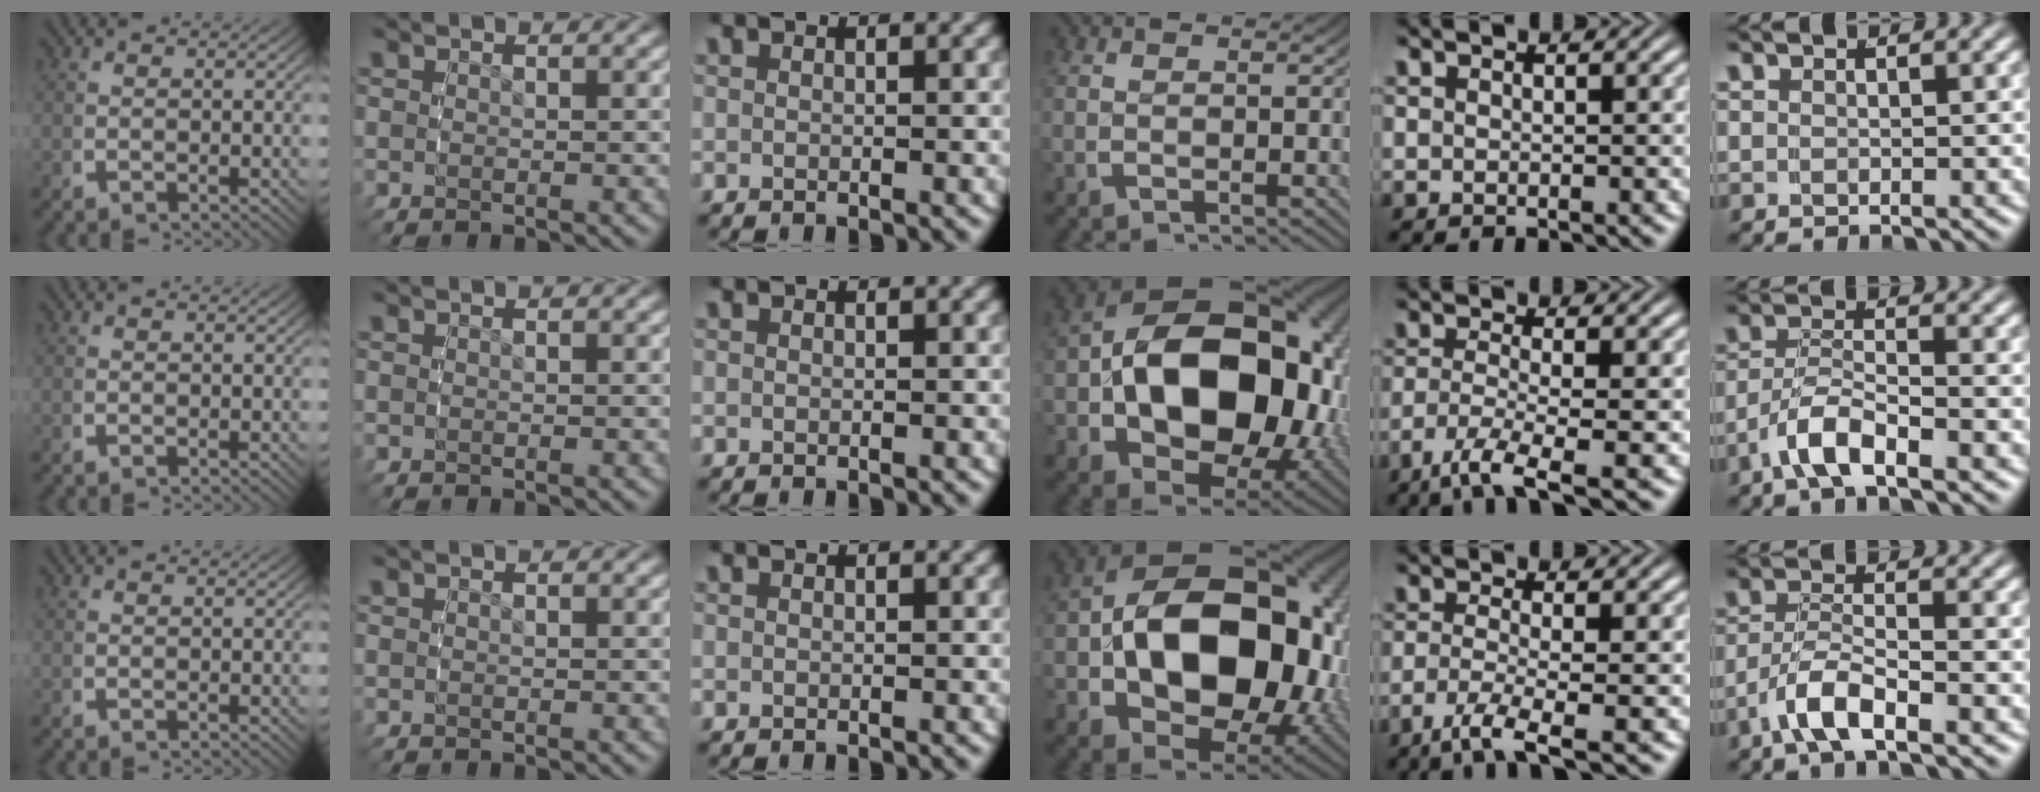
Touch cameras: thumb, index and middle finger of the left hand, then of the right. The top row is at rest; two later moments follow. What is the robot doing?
{"motion": "grasp_and_lifting", "object": "bowl"}